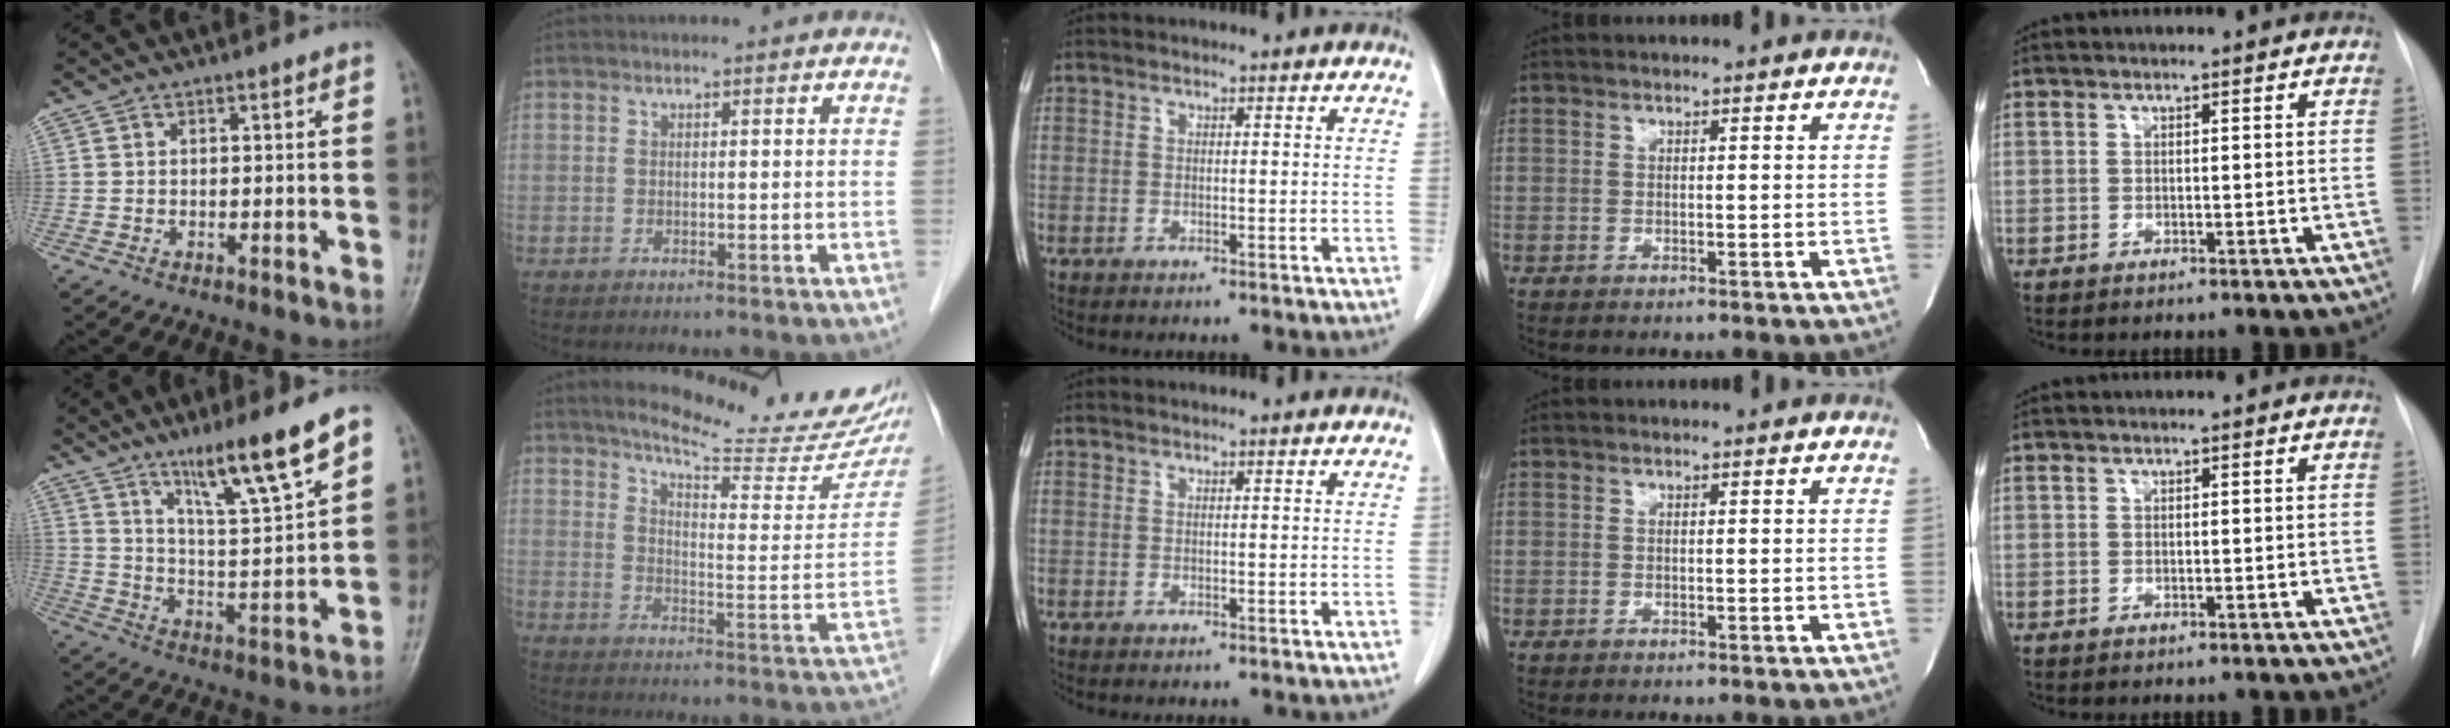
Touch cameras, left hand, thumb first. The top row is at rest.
{"thumb": {"total": 14.6, "force": [9.2, 1.2, 11.2], "torque": [-0.184, -0.051, 0.163]}, "index": {"total": 19.7, "force": [17.3, 2.5, 9.1], "torque": [-0.121, -0.057, 0.214]}}